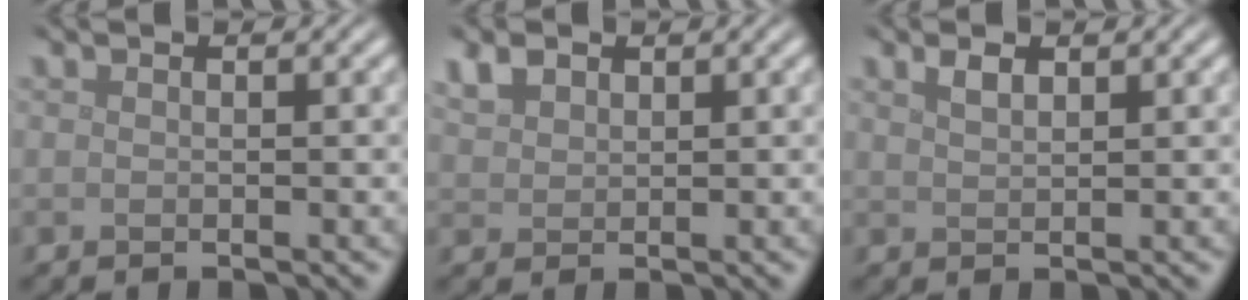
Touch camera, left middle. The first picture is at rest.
{"total": 2.2, "force": [1.4, 1.4, 0.9], "torque": [-0.023, 0.005, 0.029]}
{"total": 1.4, "force": [1.0, 0.4, 0.8], "torque": [-0.018, 0.004, 0.021]}